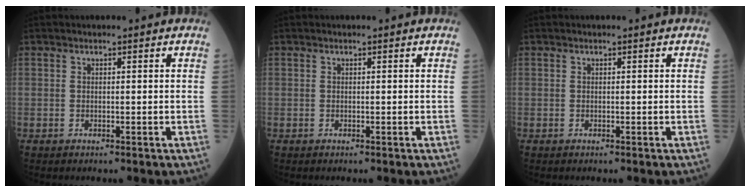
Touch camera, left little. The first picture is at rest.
{"total": 0.0}
{"total": 0.0}